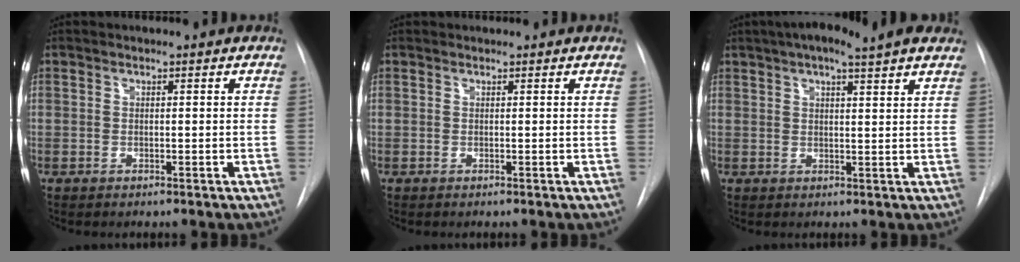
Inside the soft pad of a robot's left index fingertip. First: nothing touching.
{"total": 0.8, "force": [0.7, 0.1, 0.0], "torque": [-0.002, 0.011, 0.015]}
{"total": 12.1, "force": [9.3, 1.9, 7.6], "torque": [-0.125, 0.038, 0.124]}